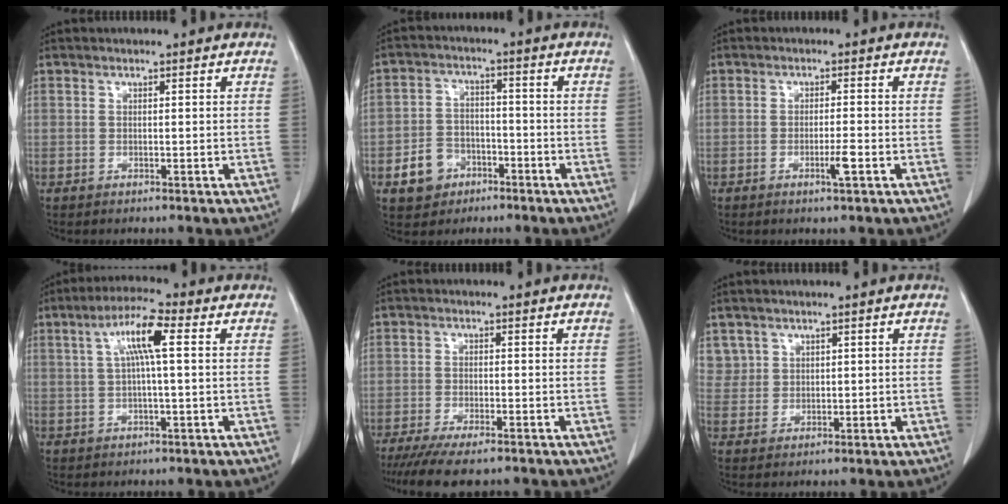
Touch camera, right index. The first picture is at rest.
{"total": 7.4, "force": [-3.5, 5.9, 2.6], "torque": [-0.058, 0.021, -0.050]}
{"total": 3.2, "force": [-1.2, 0.4, 2.9], "torque": [-0.052, -0.002, -0.019]}
{"total": 7.7, "force": [1.9, 1.1, 7.4], "torque": [-0.142, 0.021, 0.035]}
{"total": 9.1, "force": [-6.9, 2.3, 5.4], "torque": [-0.085, -0.017, -0.108]}
{"total": 4.9, "force": [2.3, 4.3, 0.2], "torque": [0.000, 0.015, 0.053]}